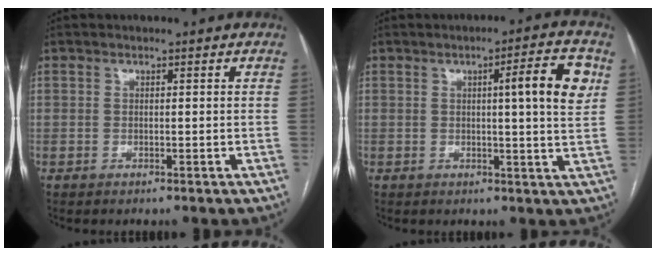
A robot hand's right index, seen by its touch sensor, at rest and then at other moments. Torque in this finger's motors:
{"motor_torque": [0.79, 0.54, 0.39, 0.08]}